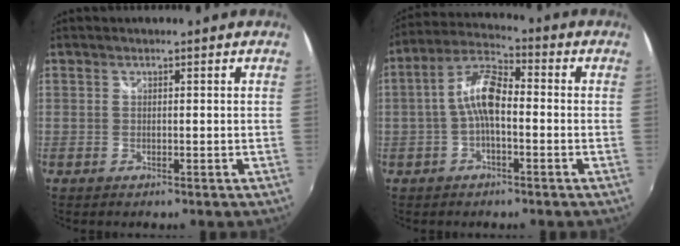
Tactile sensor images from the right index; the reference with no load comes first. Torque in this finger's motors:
{"motor_torque": [1.01, 0.07, 0.60, 0.15]}